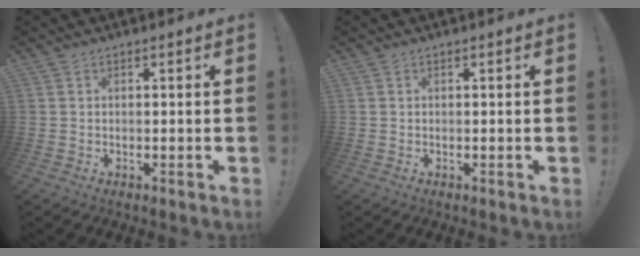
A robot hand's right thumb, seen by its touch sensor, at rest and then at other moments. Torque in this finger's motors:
{"motor_torque": [-0.02, -0.12, 0.11, -0.03, -0.01]}